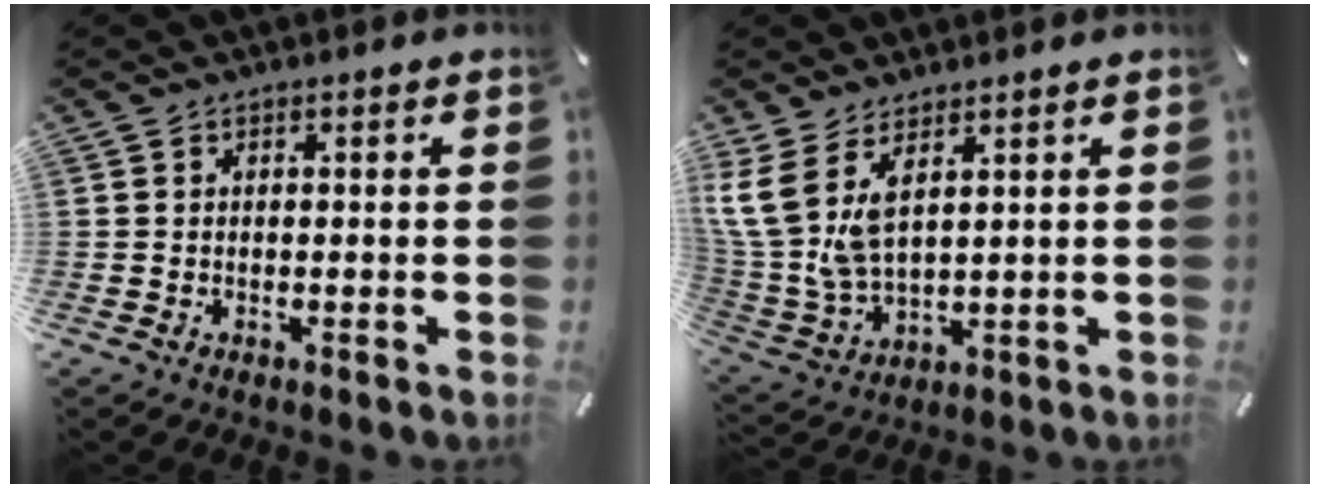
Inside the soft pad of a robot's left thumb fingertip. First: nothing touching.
{"total": 9.7, "force": [5.4, 4.5, 6.7], "torque": [-0.174, -0.037, 0.100]}